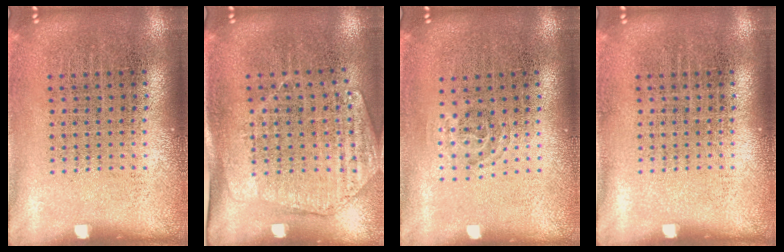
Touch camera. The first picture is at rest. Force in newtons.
{"total": 1.6, "press": 1.4, "slide": 0.8}
{"total": 0.8, "press": 0.5, "slide": 0.7}
{"total": 0.0}